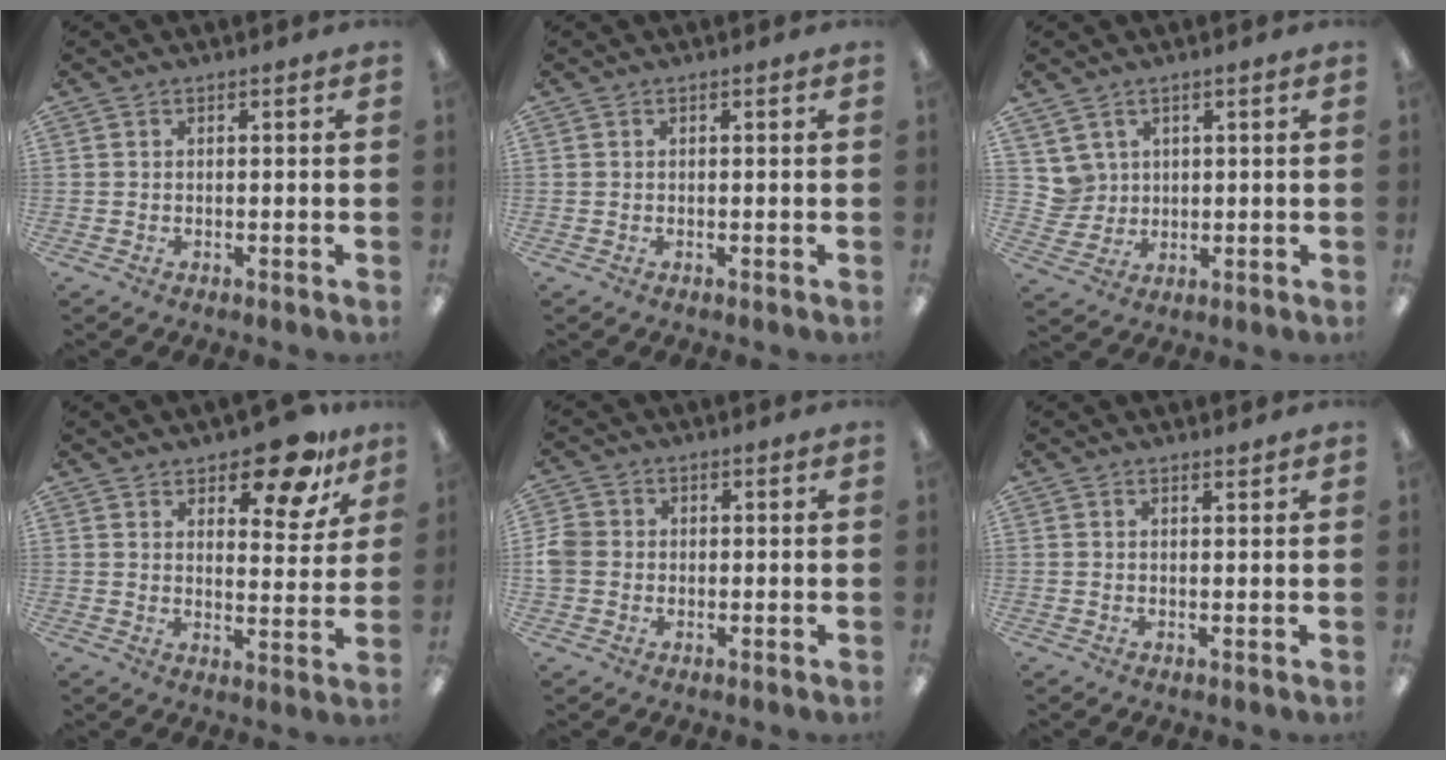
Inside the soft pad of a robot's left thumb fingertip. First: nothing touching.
{"total": 0.0}
{"total": 5.1, "force": [2.7, 4.3, -0.2], "torque": [-0.004, -0.009, 0.051]}
{"total": 12.9, "force": [9.7, 5.1, 6.9], "torque": [-0.073, -0.067, 0.164]}
{"total": 4.5, "force": [-0.2, 4.2, 1.6], "torque": [-0.040, 0.010, -0.003]}
{"total": 1.2, "force": [1.1, 0.3, 0.3], "torque": [0.002, -0.005, 0.019]}